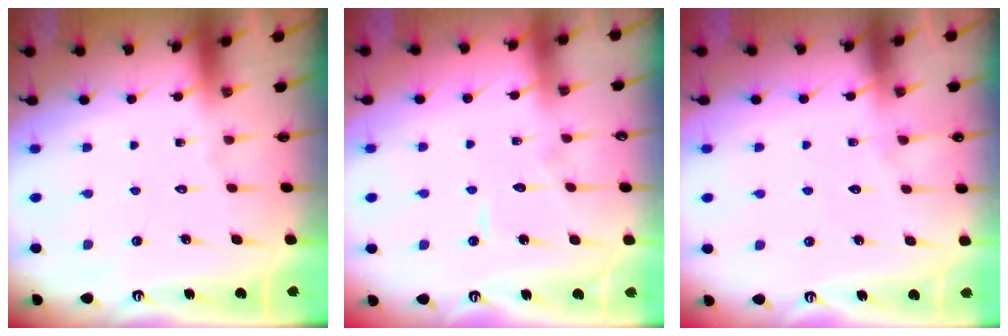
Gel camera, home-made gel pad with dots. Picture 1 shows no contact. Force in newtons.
{"total": 3.9, "press": 3.8, "slide": 0.2}
{"total": 5.2, "press": 5.2, "slide": 0.6}